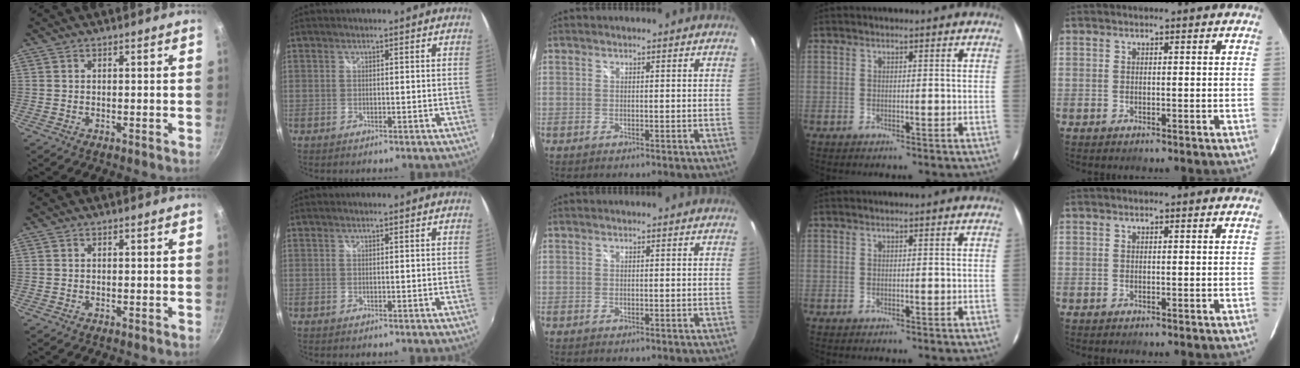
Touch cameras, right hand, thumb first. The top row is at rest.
{}